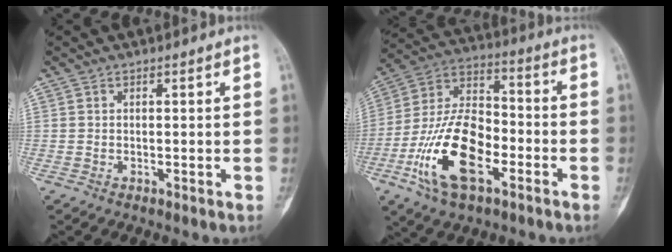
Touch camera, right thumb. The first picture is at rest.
{"total": 18.7, "force": [-7.1, 9.4, 14.5], "torque": [-0.264, 0.041, -0.131]}